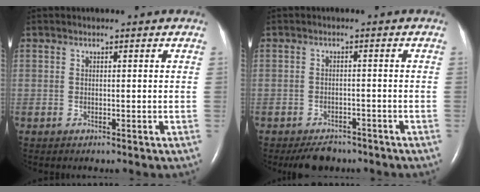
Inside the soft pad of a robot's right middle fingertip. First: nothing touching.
{"total": 4.2, "force": [-3.5, 2.0, 1.2], "torque": [-0.020, 0.000, -0.052]}